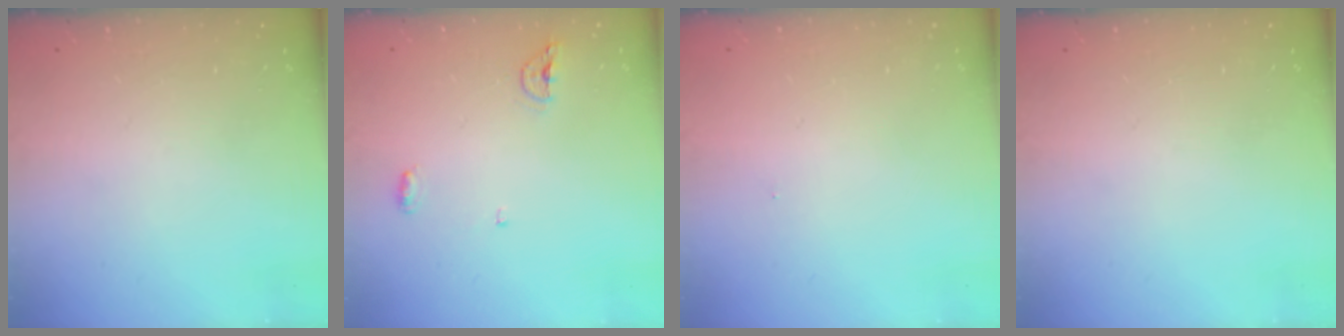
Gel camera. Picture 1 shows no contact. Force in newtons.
{"total": 4.8, "press": 4.7, "slide": 1.1}
{"total": 5.3, "press": 0.3, "slide": 5.2}
{"total": 0.0}